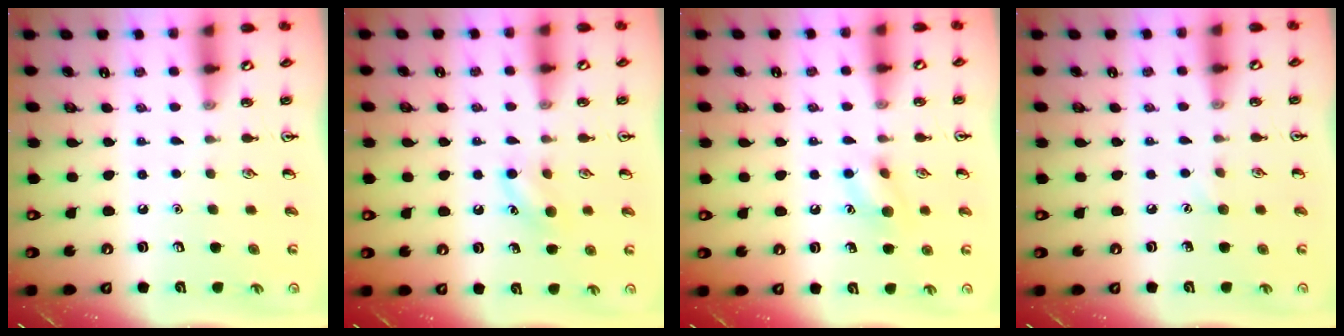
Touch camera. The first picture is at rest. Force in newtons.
{"total": 8.0, "press": 7.8, "slide": 1.8}
{"total": 8.3, "press": 8.2, "slide": 1.5}
{"total": 3.9, "press": 3.7, "slide": 1.2}